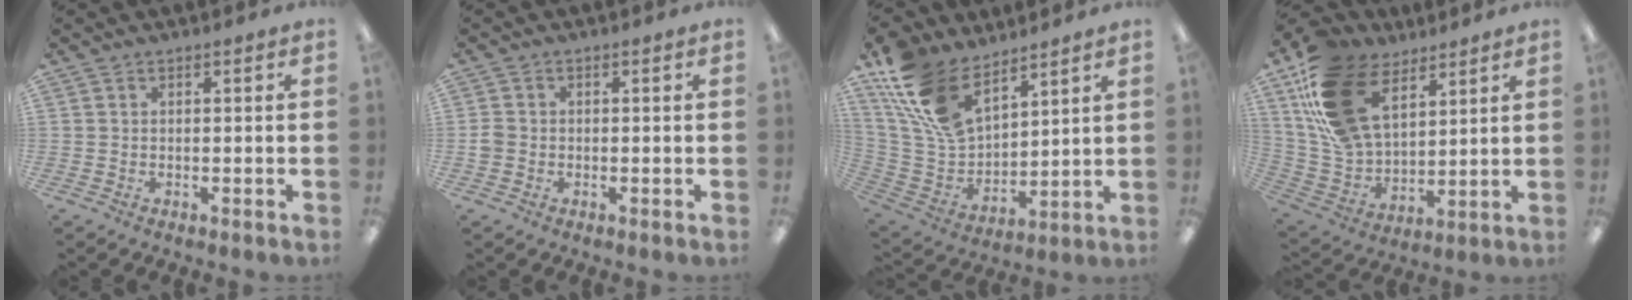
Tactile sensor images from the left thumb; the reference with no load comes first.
{"total": 2.2, "force": [-0.6, 1.9, 0.9], "torque": [-0.016, 0.005, -0.012]}
{"total": 18.1, "force": [11.7, 9.7, 9.8], "torque": [-0.236, -0.054, 0.220]}
{"total": 21.5, "force": [10.9, 13.7, 12.5], "torque": [-0.278, -0.042, 0.205]}